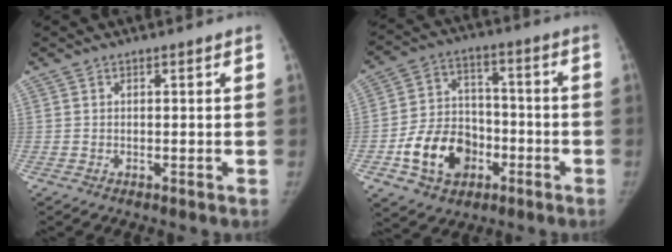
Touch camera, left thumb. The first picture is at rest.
{"total": 14.4, "force": [-5.5, 10.9, 7.6], "torque": [-0.098, 0.034, -0.091]}